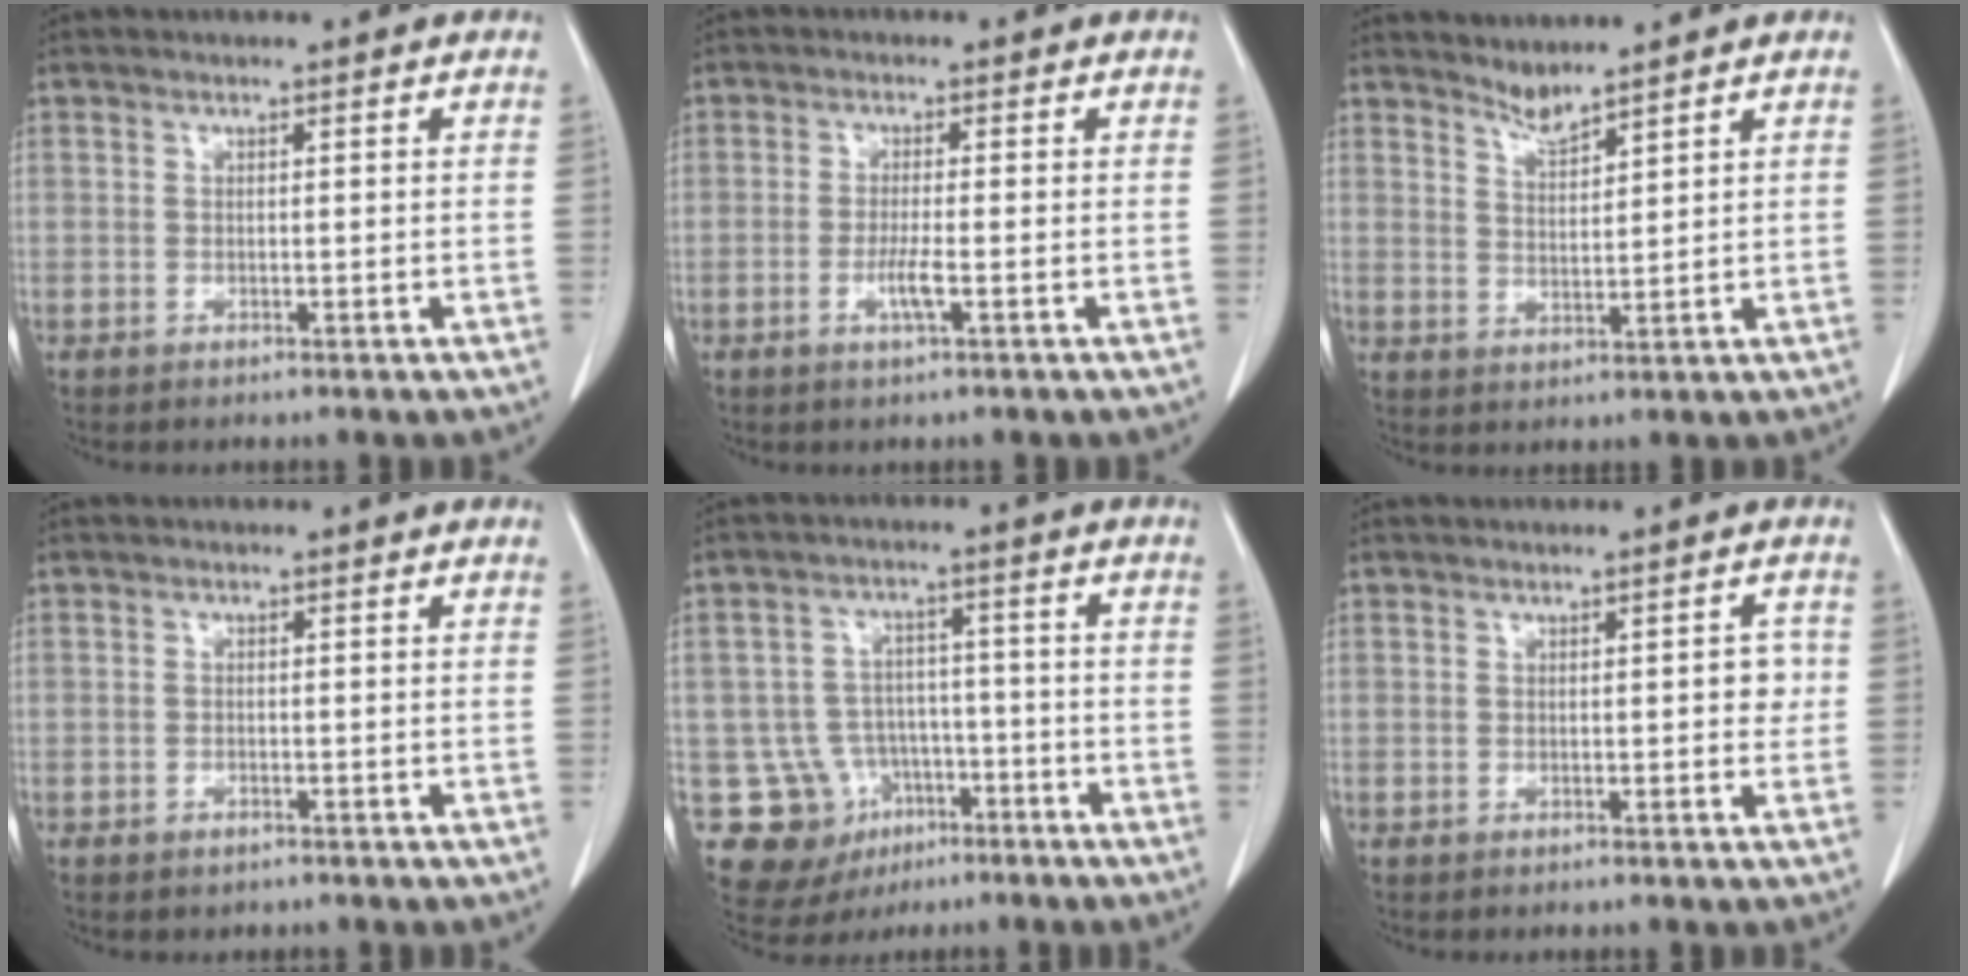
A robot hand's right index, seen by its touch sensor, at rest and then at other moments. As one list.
[{"total": 2.9, "force": [-0.9, 0.1, 2.7], "torque": [-0.052, -0.003, -0.018]}, {"total": 2.9, "force": [2.8, -0.4, 0.4], "torque": [-0.010, -0.008, 0.059]}, {"total": 0.9, "force": [-0.6, 0.6, 0.3], "torque": [-0.008, 0.001, -0.005]}, {"total": 11.3, "force": [-4.9, 9.8, 2.6], "torque": [-0.050, 0.033, -0.060]}, {"total": 2.1, "force": [0.1, 1.0, 1.9], "torque": [-0.017, 0.004, 0.001]}]